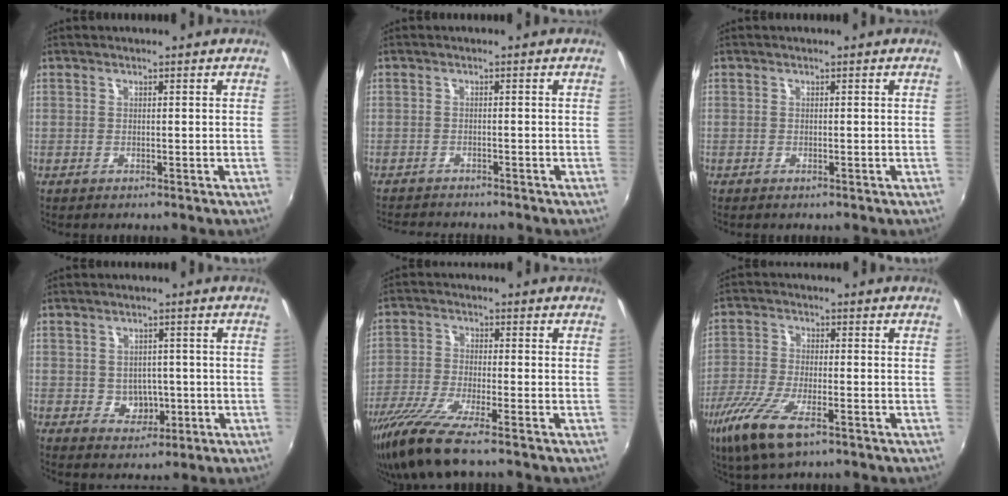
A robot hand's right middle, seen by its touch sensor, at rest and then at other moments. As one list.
[{"total": 5.2, "force": [-5.0, 0.7, 1.4], "torque": [-0.042, -0.015, -0.081]}, {"total": 0.0}, {"total": 4.2, "force": [-0.6, 3.8, 1.8], "torque": [-0.034, 0.006, 0.003]}, {"total": 11.0, "force": [-8.3, 0.8, 7.1], "torque": [-0.164, -0.038, -0.156]}, {"total": 11.1, "force": [-6.5, 3.4, 8.4], "torque": [-0.190, -0.030, -0.126]}]